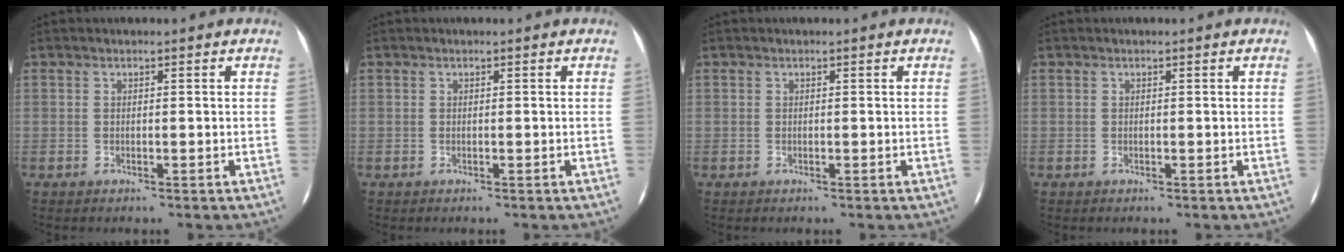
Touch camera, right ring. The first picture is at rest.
{"total": 0.0}
{"total": 0.0}
{"total": 0.0}